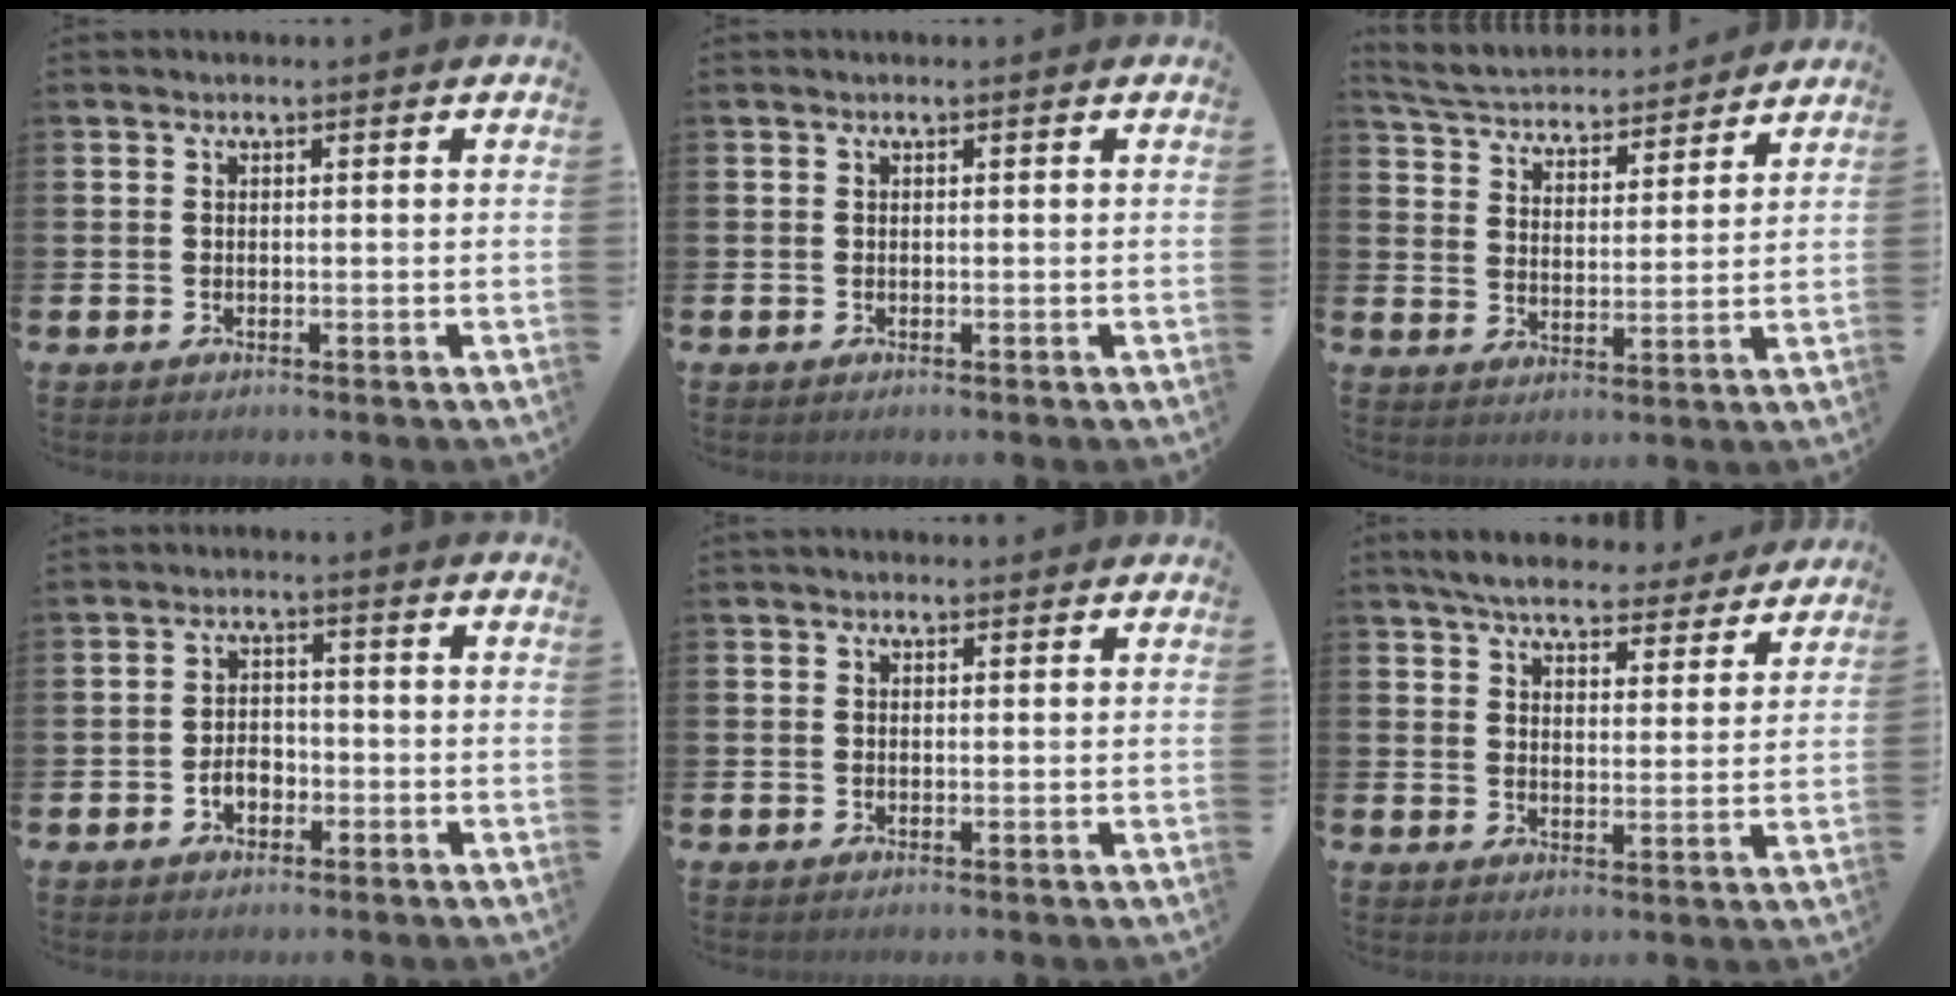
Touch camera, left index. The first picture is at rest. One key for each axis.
{"total": 0.0}
{"total": 4.9, "fx": 4.8, "fy": 1.0, "fz": 0.3, "tx": -0.034, "ty": -0.039, "tz": 0.081}
{"total": 2.9, "fx": -1.3, "fy": 2.0, "fz": 1.7, "tx": -0.024, "ty": 0.000, "tz": -0.029}
{"total": 0.9, "fx": 0.8, "fy": 0.4, "fz": 0.2, "tx": 0.006, "ty": 0.002, "tz": 0.011}
{"total": 6.2, "fx": 5.9, "fy": 1.1, "fz": 1.3, "tx": -0.034, "ty": -0.033, "tz": 0.103}